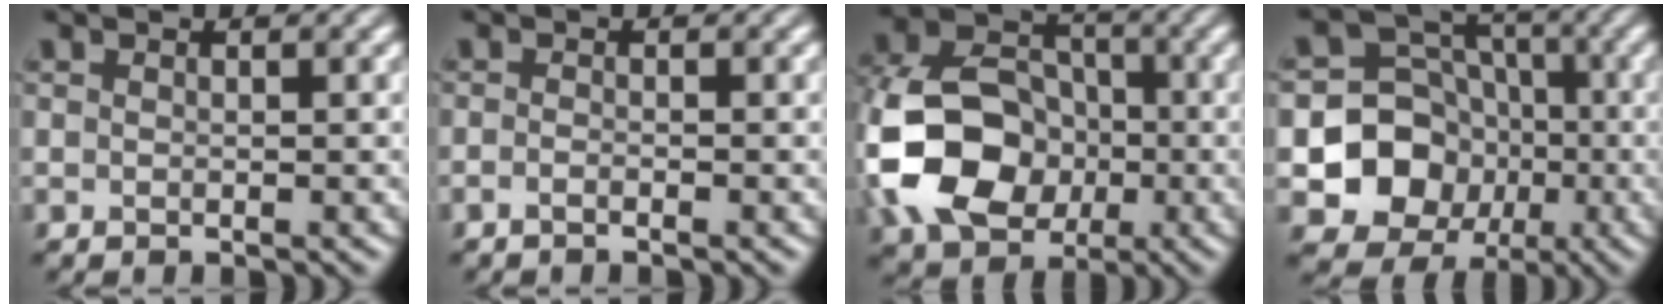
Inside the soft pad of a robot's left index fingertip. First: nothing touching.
{"total": 0.8, "force": [-0.7, 0.1, 0.4], "torque": [-0.006, -0.007, -0.012]}
{"total": 11.0, "force": [-2.8, 8.2, 6.7], "torque": [-0.138, 0.001, -0.055]}
{"total": 7.4, "force": [-2.1, 6.6, 2.6], "torque": [-0.035, -0.007, -0.043]}